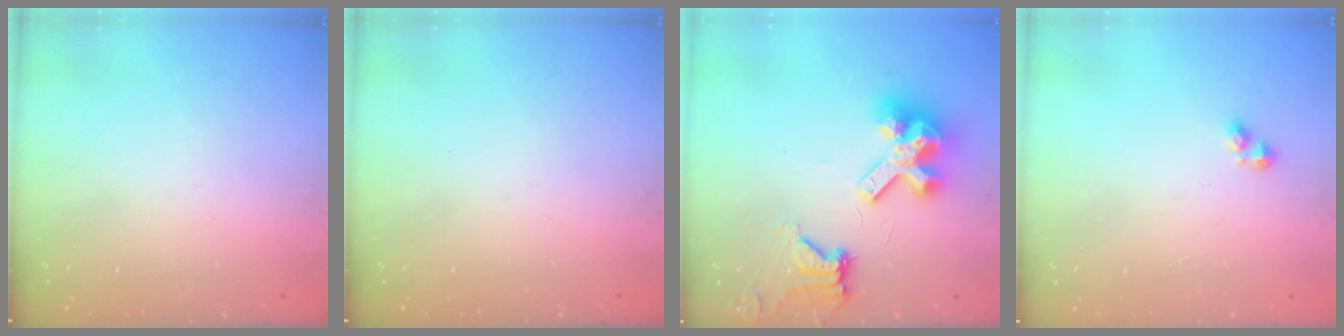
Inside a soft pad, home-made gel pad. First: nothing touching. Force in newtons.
{"total": 0.0}
{"total": 15.6, "press": 15.4, "slide": 2.1}
{"total": 2.4, "press": 2.4, "slide": 0.3}